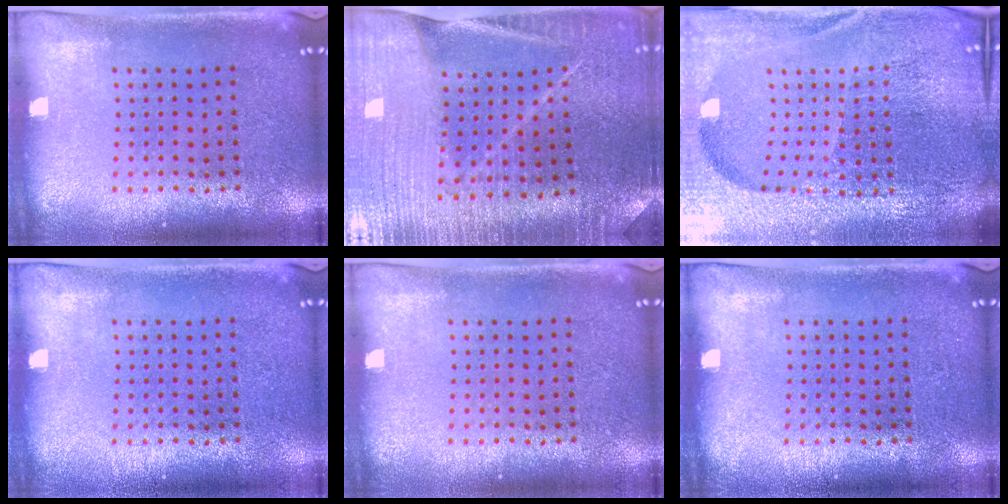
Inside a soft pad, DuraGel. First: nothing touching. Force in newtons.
{"total": 3.0, "press": 3.0, "slide": 0.3}
{"total": 6.8, "press": 5.9, "slide": 3.4}
{"total": 0.0}
{"total": 0.0}
{"total": 0.0}